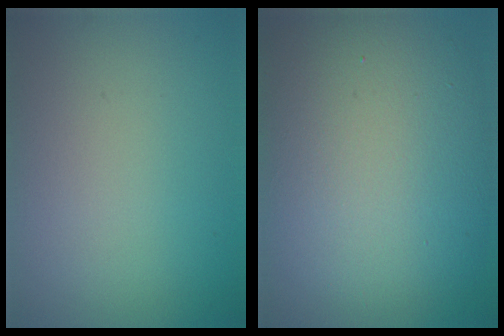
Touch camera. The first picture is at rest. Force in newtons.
{"total": 14.2, "press": 14.2, "slide": 1.0}